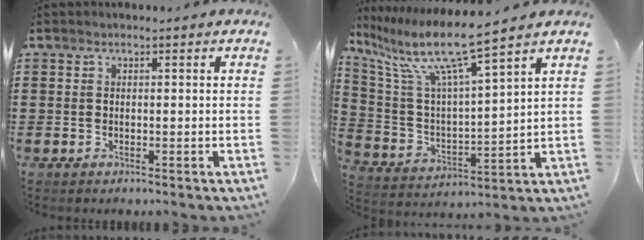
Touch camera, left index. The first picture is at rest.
{"total": 10.4, "force": [8.0, 0.4, 6.7], "torque": [-0.163, -0.051, 0.129]}